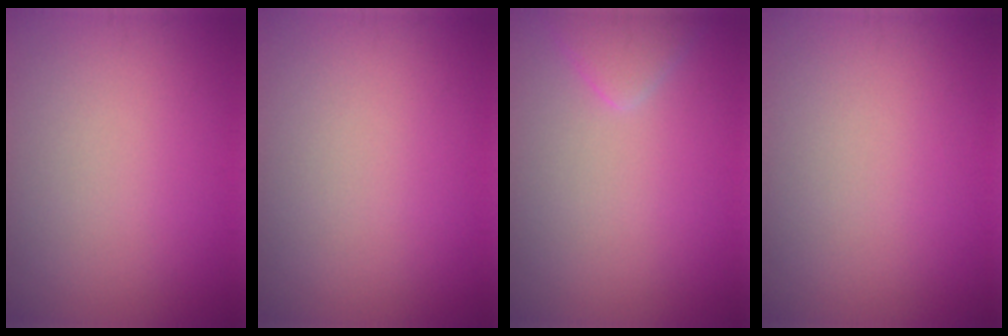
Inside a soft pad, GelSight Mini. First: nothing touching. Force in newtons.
{"total": 0.0}
{"total": 1.7, "press": 1.7, "slide": 0.1}
{"total": 0.0}